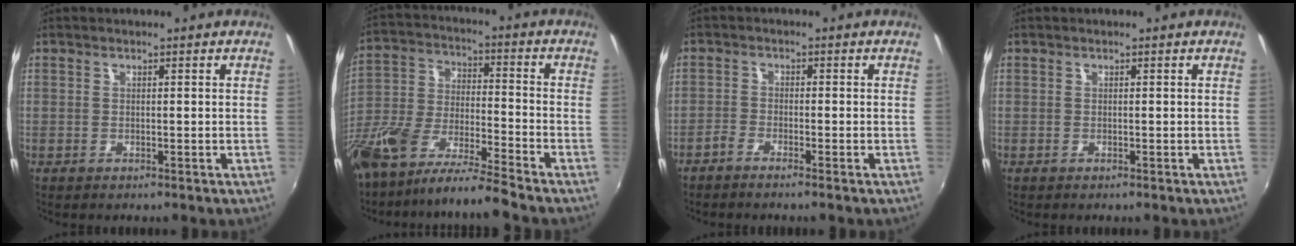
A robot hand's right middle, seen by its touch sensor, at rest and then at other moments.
{"total": 14.3, "force": [-11.4, 1.7, 8.5], "torque": [-0.177, -0.017, -0.219]}
{"total": 2.1, "force": [-1.8, 0.0, 1.1], "torque": [-0.039, 0.001, -0.039]}
{"total": 0.0}